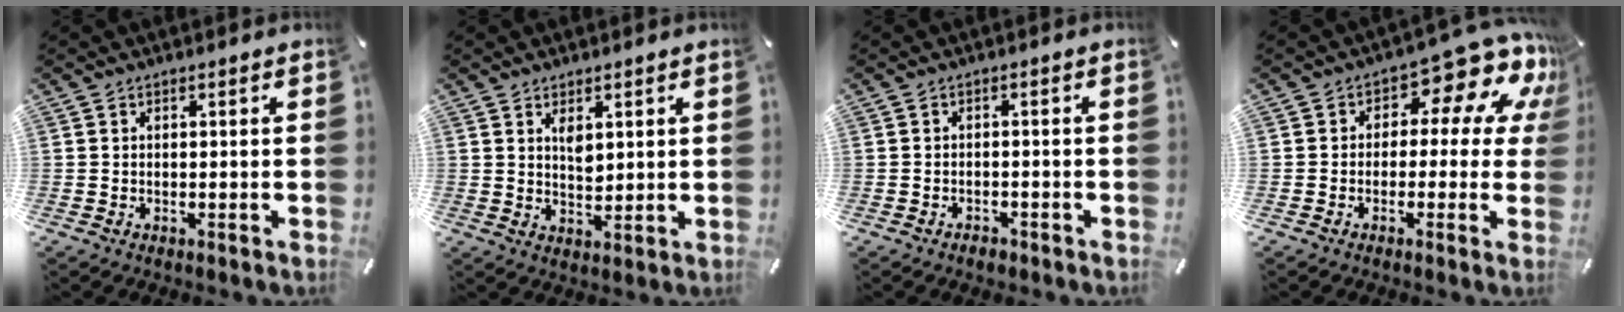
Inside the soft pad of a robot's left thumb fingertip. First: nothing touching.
{"total": 3.7, "force": [2.0, 2.2, 2.1], "torque": [-0.032, -0.009, 0.033]}
{"total": 1.7, "force": [-1.3, 1.1, 0.4], "torque": [-0.010, 0.006, -0.028]}
{"total": 12.4, "force": [6.2, 6.6, 8.5], "torque": [-0.112, -0.051, 0.103]}